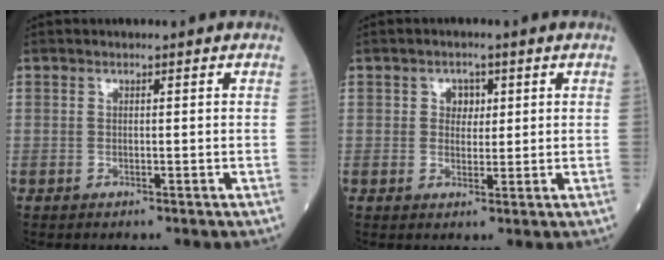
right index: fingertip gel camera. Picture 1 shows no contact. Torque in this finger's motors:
{"motor_torque": [0.15, 0.17, 0.06, 0.03]}